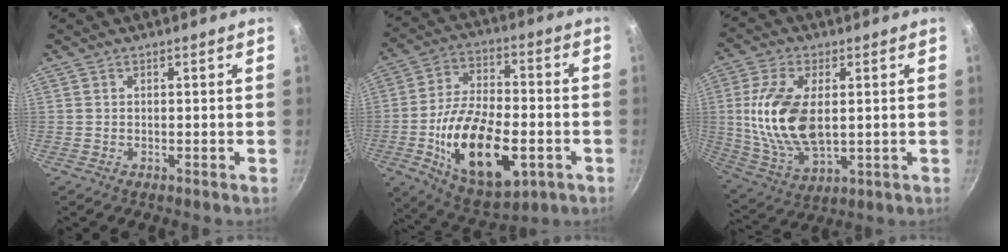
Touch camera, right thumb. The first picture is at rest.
{"total": 22.0, "force": [-5.8, 11.4, 17.8], "torque": [-0.297, 0.021, -0.089]}
{"total": 16.3, "force": [1.6, 8.8, 13.7], "torque": [-0.263, -0.007, 0.039]}